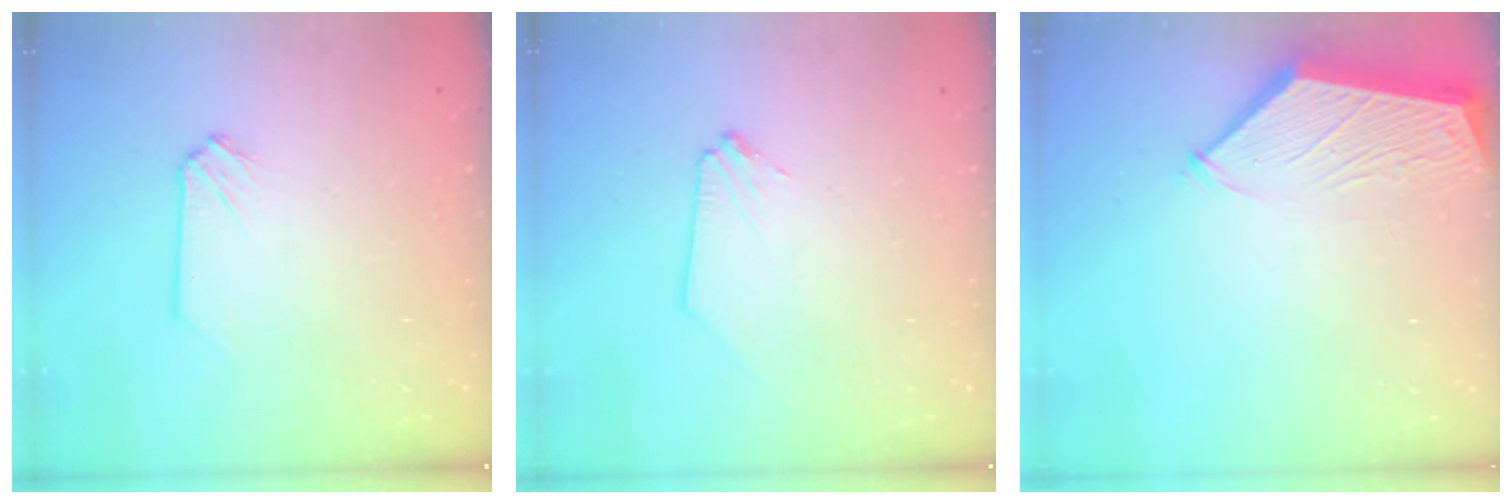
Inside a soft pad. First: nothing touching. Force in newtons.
{"total": 0.0}
{"total": 3.6, "press": 3.5, "slide": 0.5}